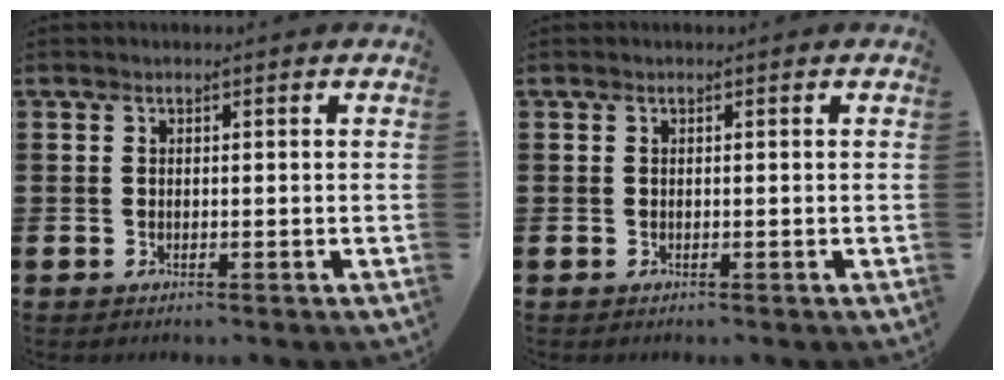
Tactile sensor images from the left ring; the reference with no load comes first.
{"total": 0.0}